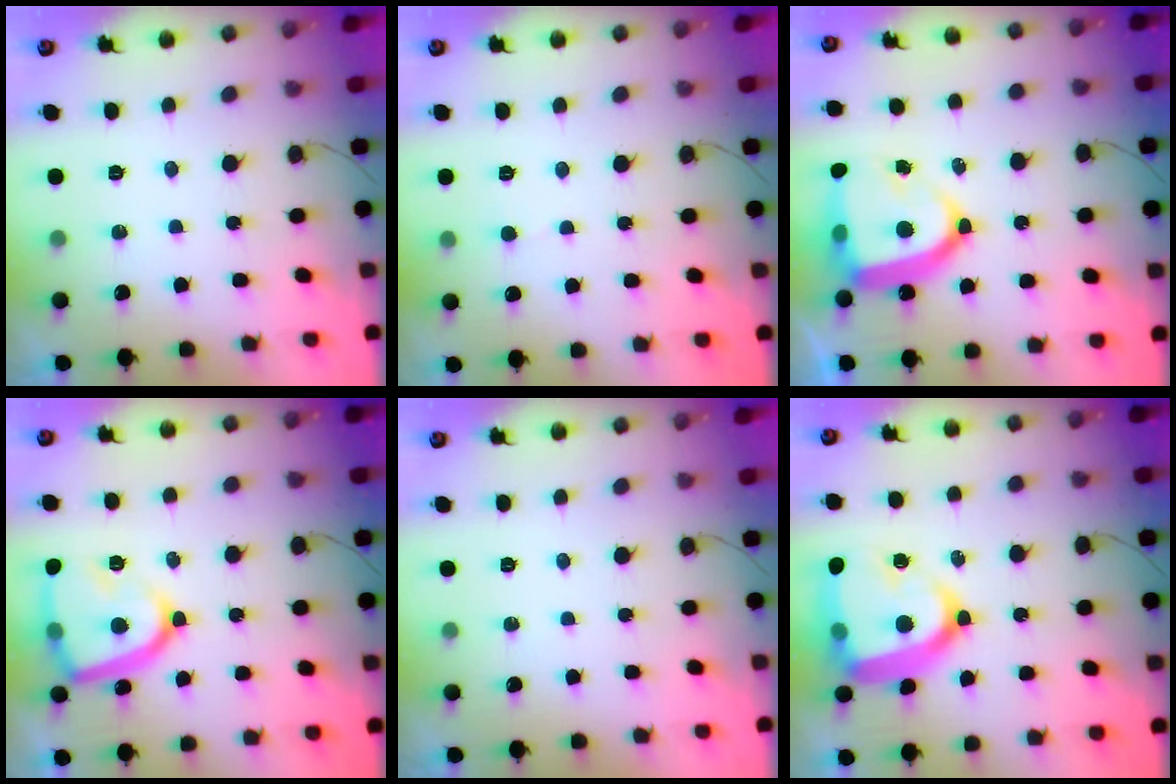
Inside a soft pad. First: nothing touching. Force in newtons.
{"total": 2.4, "press": 2.4, "slide": 0.3}
{"total": 18.2, "press": 18.2, "slide": 0.7}
{"total": 17.7, "press": 17.6, "slide": 1.6}
{"total": 0.0}
{"total": 21.8, "press": 21.7, "slide": 2.0}